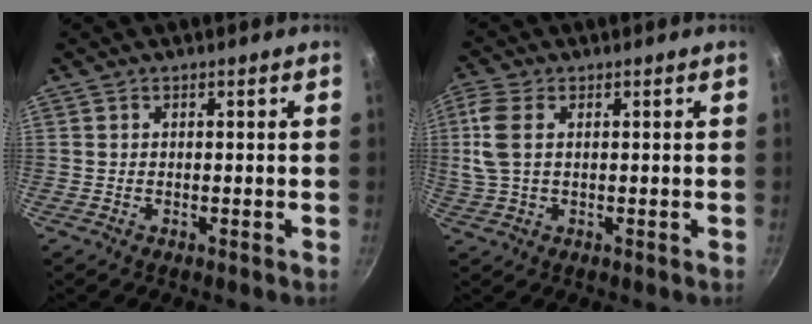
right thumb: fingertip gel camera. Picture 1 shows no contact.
{"total": 6.5, "force": [1.2, 3.5, 5.3], "torque": [-0.127, 0.008, 0.023]}